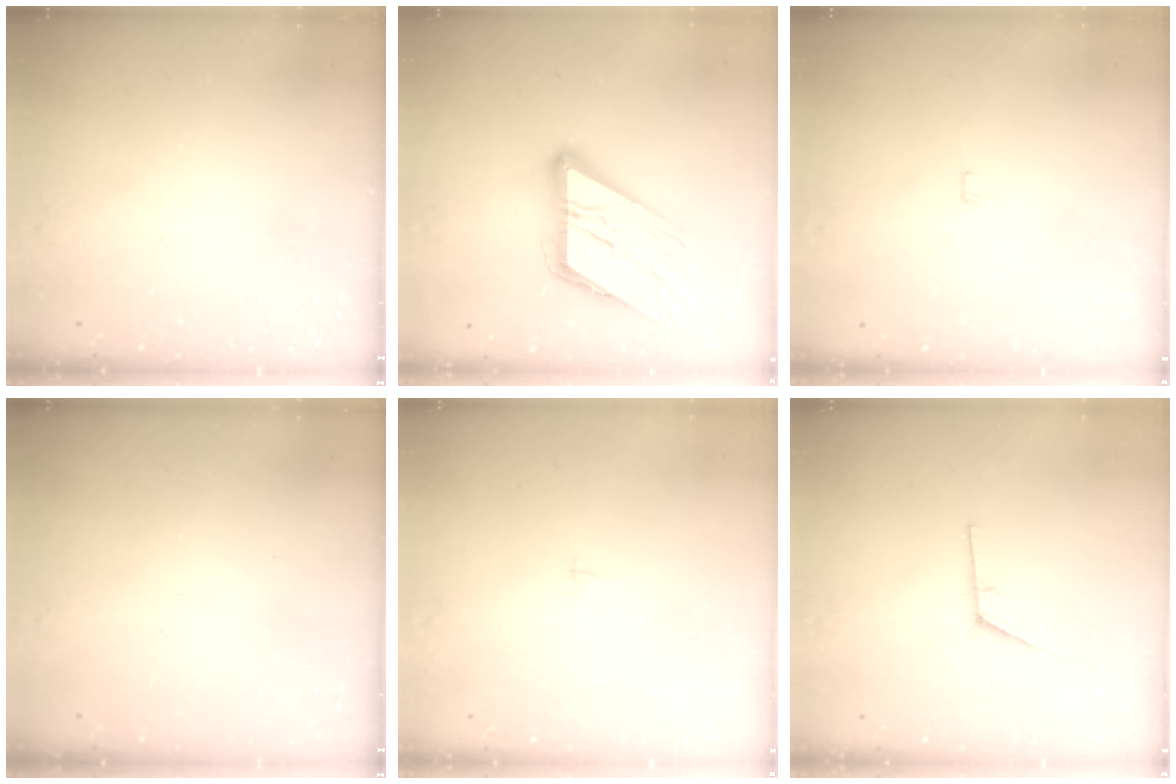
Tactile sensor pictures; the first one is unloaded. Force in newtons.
{"total": 17.8, "press": 17.7, "slide": 2.1}
{"total": 3.4, "press": 3.3, "slide": 0.3}
{"total": 0.0}
{"total": 2.5, "press": 2.5, "slide": 0.2}
{"total": 7.8, "press": 7.2, "slide": 3.2}